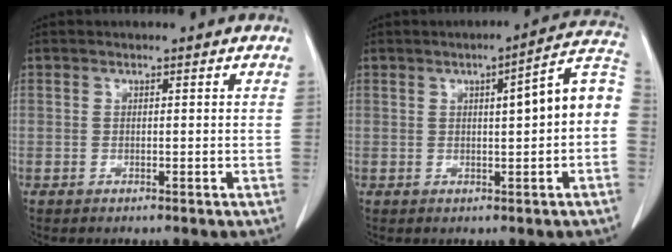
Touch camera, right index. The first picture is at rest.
{"total": 8.6, "force": [0.3, 0.8, 8.6], "torque": [-0.111, 0.025, 0.000]}